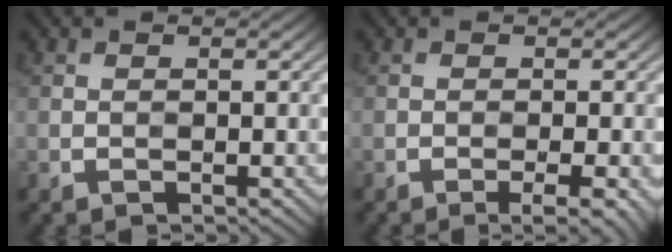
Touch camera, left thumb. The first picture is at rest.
{"total": 3.4, "force": [-1.5, 0.4, 3.1], "torque": [-0.044, 0.007, -0.024]}